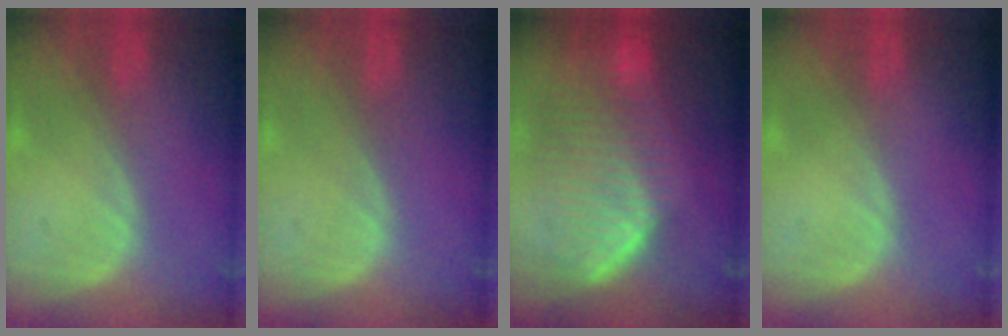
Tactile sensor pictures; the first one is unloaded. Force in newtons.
{"total": 0.0}
{"total": 10.5, "press": 9.2, "slide": 5.0}
{"total": 0.0}